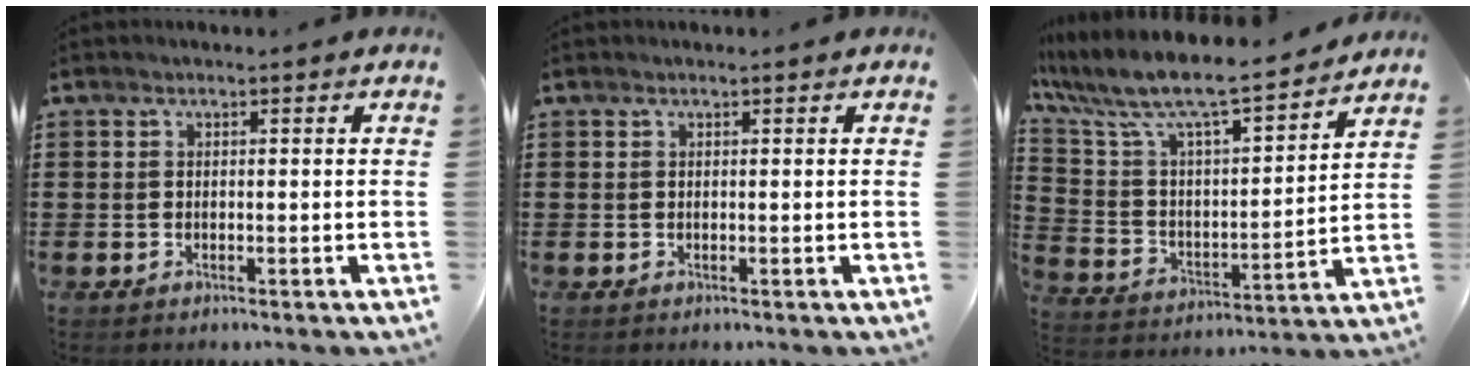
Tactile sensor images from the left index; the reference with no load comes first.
{"total": 0.0}
{"total": 8.6, "force": [7.5, 0.9, 4.1], "torque": [-0.116, -0.062, 0.119]}